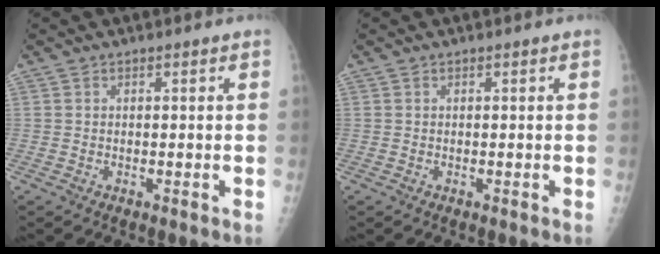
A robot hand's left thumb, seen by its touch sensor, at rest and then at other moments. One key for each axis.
{"total": 0.0}